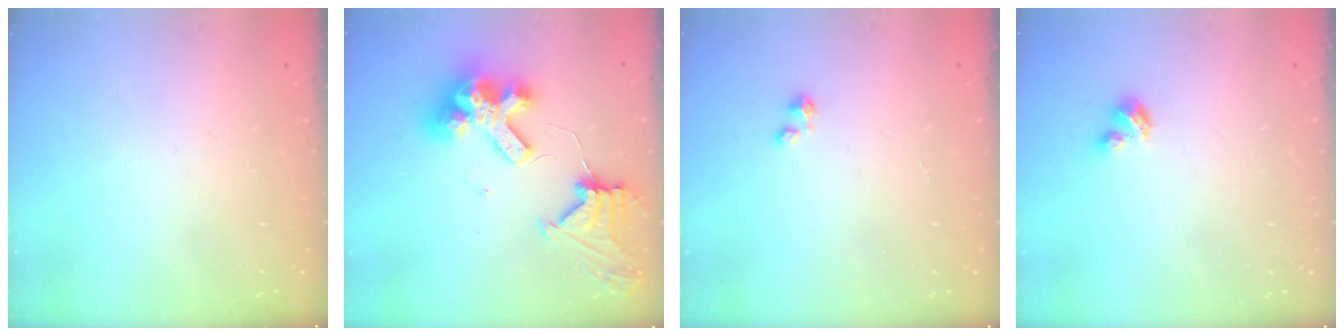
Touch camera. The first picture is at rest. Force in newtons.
{"total": 15.9, "press": 15.8, "slide": 1.6}
{"total": 0.0}
{"total": 3.9, "press": 3.9, "slide": 0.2}